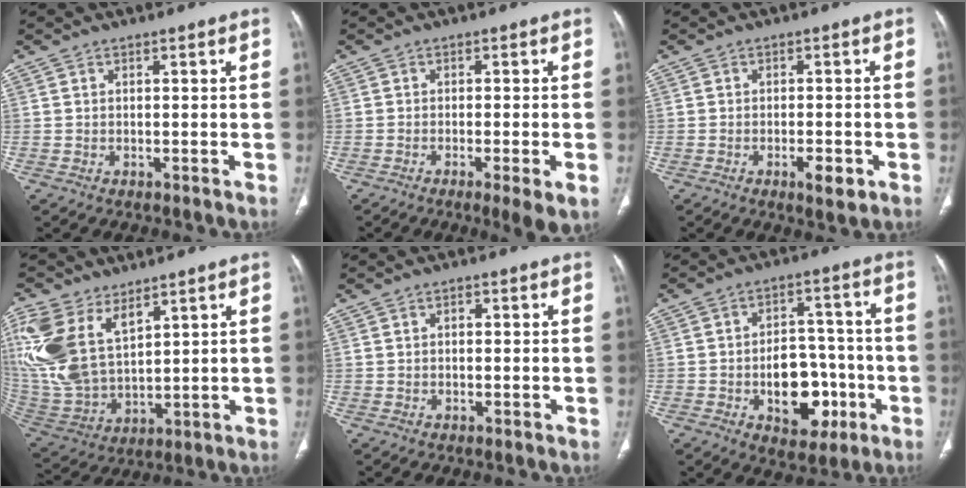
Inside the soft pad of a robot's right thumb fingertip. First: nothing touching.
{"total": 5.5, "force": [-2.3, 0.7, 5.0], "torque": [-0.082, -0.011, -0.037]}
{"total": 3.7, "force": [-1.6, 1.3, 3.1], "torque": [-0.046, 0.002, -0.021]}
{"total": 18.7, "force": [8.9, 10.5, 12.6], "torque": [-0.280, -0.026, 0.193]}
{"total": 1.0, "force": [0.2, 0.7, 0.7], "torque": [-0.012, 0.005, 0.003]}
{"total": 13.3, "force": [-4.0, 8.7, 9.2], "torque": [-0.088, 0.039, -0.049]}